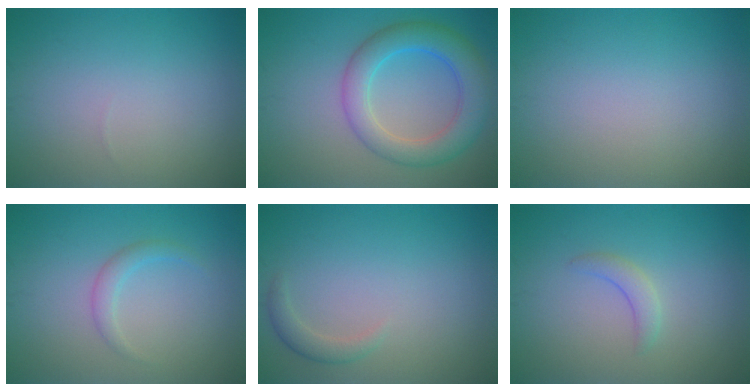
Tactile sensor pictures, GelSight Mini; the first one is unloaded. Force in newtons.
{"total": 6.0, "press": 6.0, "slide": 0.3}
{"total": 0.0}
{"total": 1.5, "press": 1.5, "slide": 0.1}
{"total": 1.5, "press": 1.5, "slide": 0.1}
{"total": 1.6, "press": 1.6, "slide": 0.2}